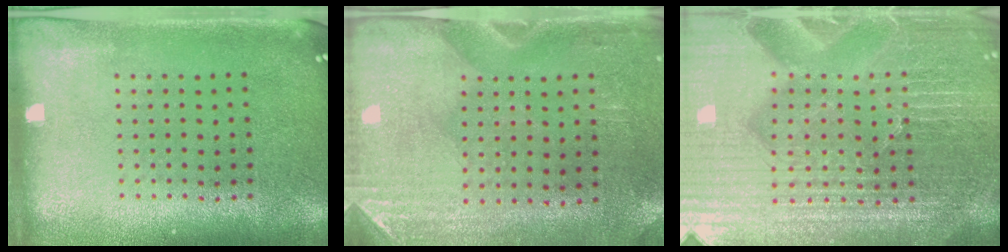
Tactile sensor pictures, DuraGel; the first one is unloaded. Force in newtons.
{"total": 2.9, "press": 2.5, "slide": 1.4}
{"total": 6.4, "press": 5.7, "slide": 2.9}